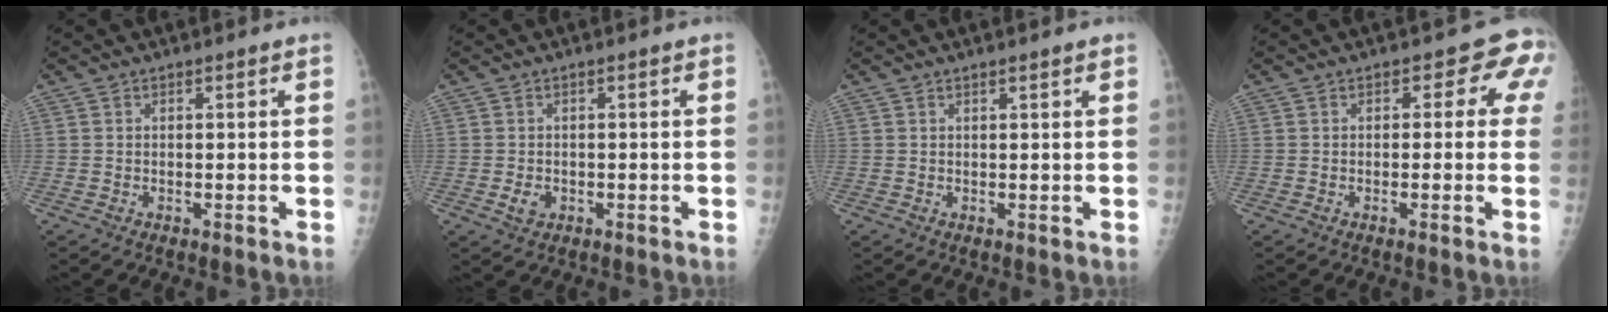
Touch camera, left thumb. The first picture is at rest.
{"total": 2.2, "force": [-0.6, 1.6, 1.3], "torque": [-0.018, 0.000, -0.007]}
{"total": 1.1, "force": [0.8, 0.1, 0.8], "torque": [-0.009, 0.000, 0.012]}
{"total": 4.8, "force": [1.3, 3.3, 3.2], "torque": [0.012, 0.007, -0.003]}